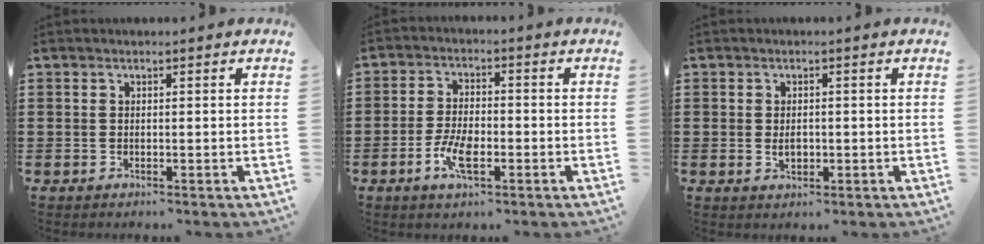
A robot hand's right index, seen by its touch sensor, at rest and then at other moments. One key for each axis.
{"total": 5.8, "fx": -2.2, "fy": 2.5, "fz": 4.7, "tx": -0.104, "ty": 0.001, "tz": -0.046}
{"total": 2.0, "fx": -0.2, "fy": 1.1, "fz": 1.6, "tx": -0.030, "ty": 0.004, "tz": -0.003}